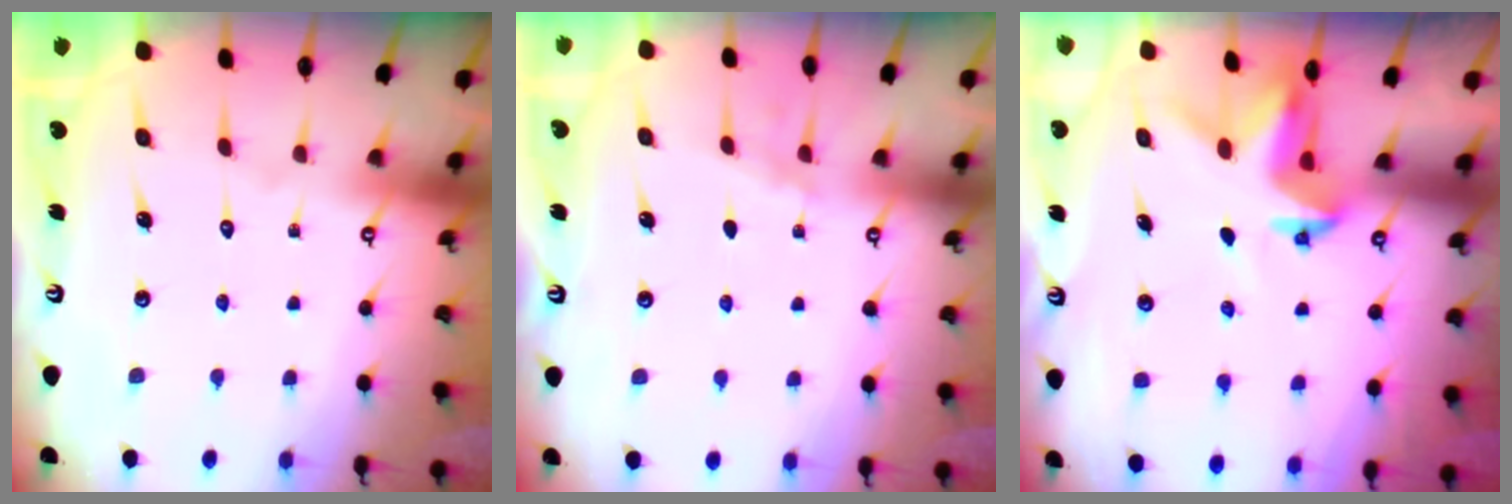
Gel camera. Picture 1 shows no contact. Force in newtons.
{"total": 4.3, "press": 3.5, "slide": 2.5}
{"total": 3.4, "press": 3.4, "slide": 0.1}